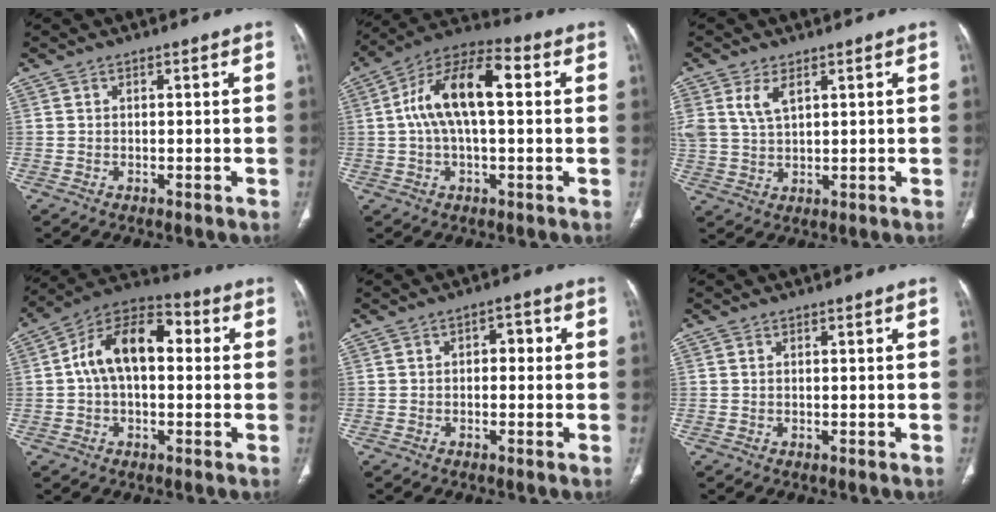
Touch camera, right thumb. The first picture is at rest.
{"total": 14.7, "force": [2.3, 6.5, 12.9], "torque": [-0.237, 0.041, 0.033]}
{"total": 5.7, "force": [2.7, 2.9, 4.0], "torque": [-0.082, -0.005, 0.064]}
{"total": 14.3, "force": [1.6, 8.4, 11.4], "torque": [-0.181, 0.041, 0.015]}
{"total": 3.0, "force": [0.1, 1.9, 2.3], "torque": [-0.012, 0.010, -0.007]}
{"total": 0.0}